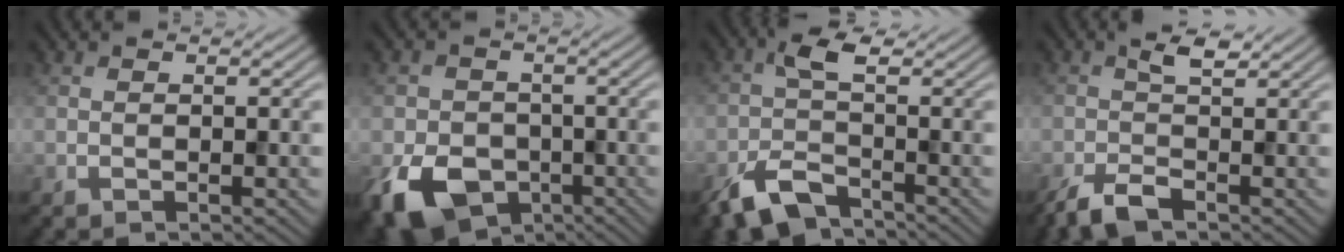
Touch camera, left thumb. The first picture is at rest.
{"total": 9.3, "force": [-4.2, 6.8, 4.8], "torque": [-0.109, -0.028, -0.082]}
{"total": 6.0, "force": [-3.6, 2.6, 4.0], "torque": [-0.080, 0.001, -0.081]}
{"total": 3.6, "force": [-1.6, 1.3, 3.0], "torque": [-0.064, 0.000, -0.038]}